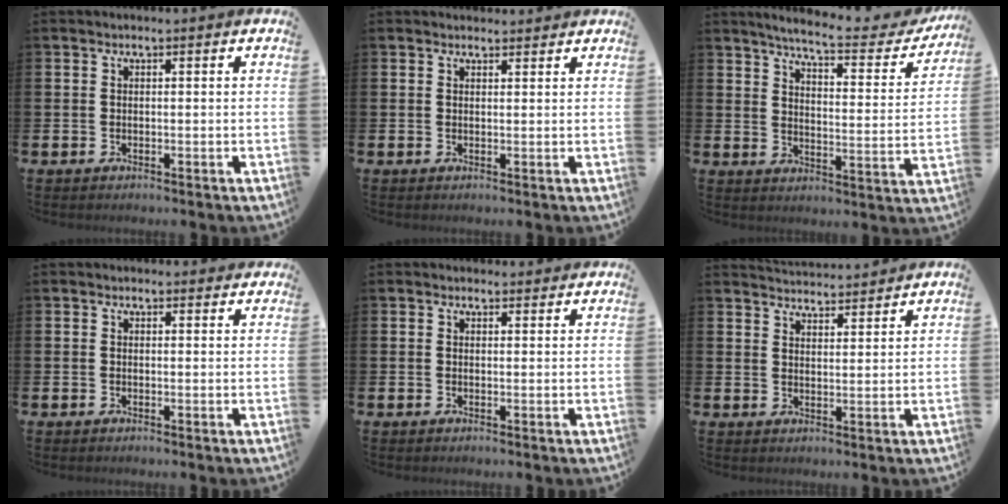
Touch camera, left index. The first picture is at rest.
{"total": 1.3, "force": [1.3, 0.4, 0.0], "torque": [0.014, -0.007, 0.020]}
{"total": 6.4, "force": [5.9, 0.5, 2.6], "torque": [-0.063, -0.042, 0.093]}
{"total": 0.9, "force": [0.7, 0.4, 0.2], "torque": [0.004, 0.003, 0.011]}
{"total": 1.2, "force": [1.1, 0.5, 0.0], "torque": [0.006, -0.001, 0.019]}
{"total": 3.9, "force": [3.9, 0.2, -0.3], "torque": [-0.006, -0.028, 0.070]}